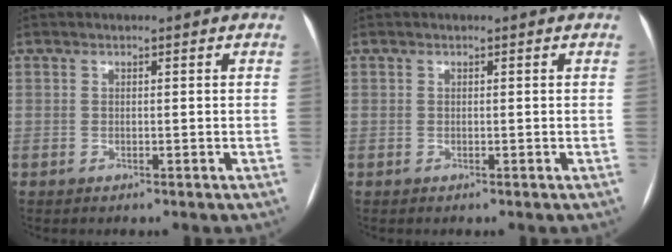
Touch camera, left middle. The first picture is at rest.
{"total": 0.0}